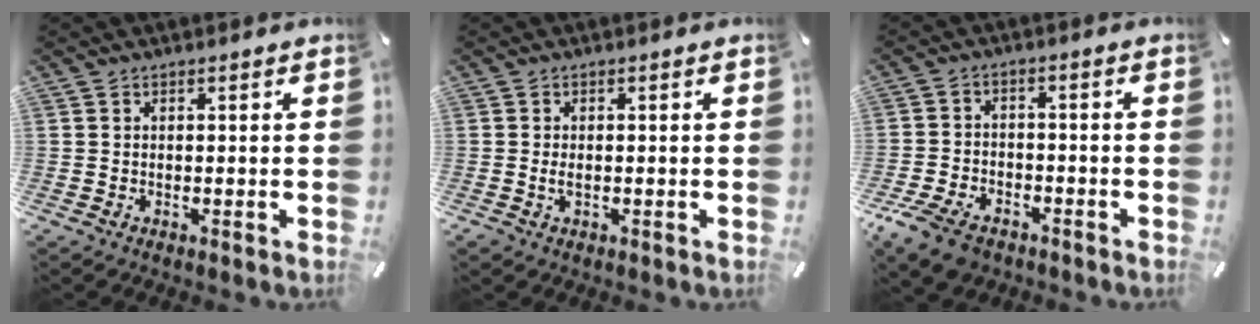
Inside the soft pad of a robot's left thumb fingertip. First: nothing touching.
{"total": 1.5, "force": [-0.2, 0.9, 1.1], "torque": [-0.030, -0.001, -0.008]}
{"total": 8.0, "force": [-5.0, 4.9, 3.8], "torque": [-0.084, 0.020, -0.093]}